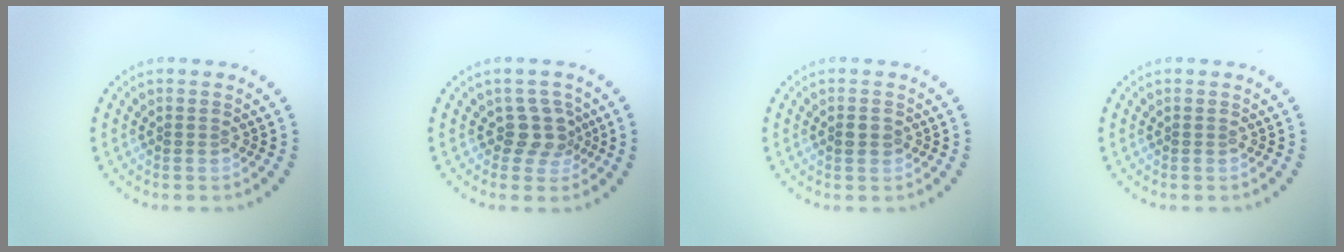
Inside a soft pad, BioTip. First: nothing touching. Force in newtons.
{"total": 2.4, "press": 1.9, "slide": 1.5}
{"total": 1.1, "press": 1.1, "slide": 0.1}
{"total": 0.0}